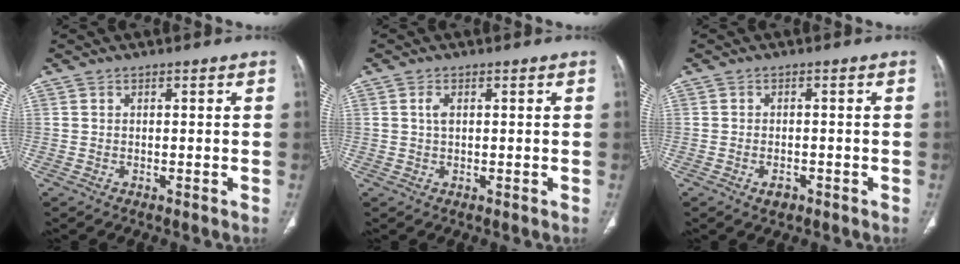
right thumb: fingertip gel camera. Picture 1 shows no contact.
{"total": 1.6, "force": [0.4, 0.9, 1.3], "torque": [-0.027, 0.004, 0.009]}
{"total": 2.1, "force": [-1.2, 1.3, 1.3], "torque": [-0.020, 0.006, -0.014]}